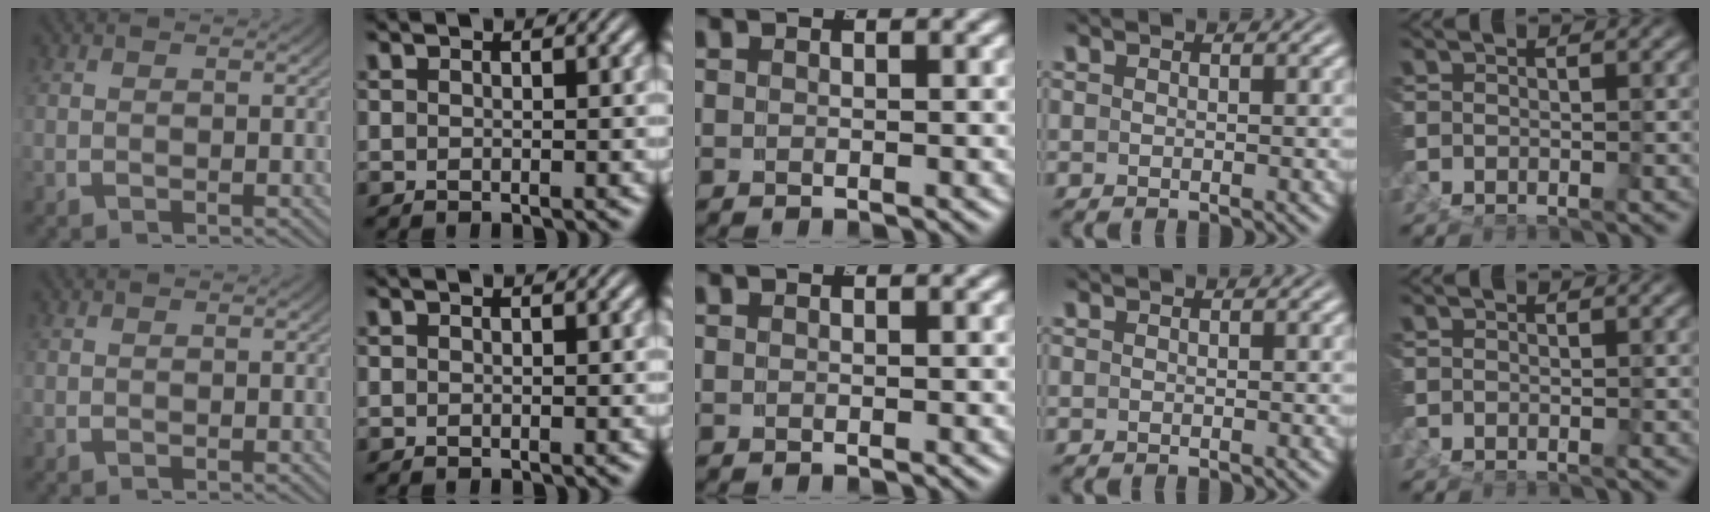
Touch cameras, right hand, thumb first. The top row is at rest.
{}